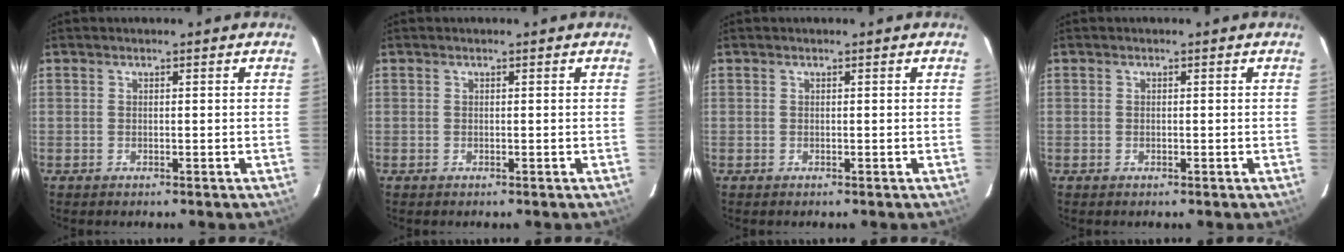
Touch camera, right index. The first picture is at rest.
{"total": 0.0}
{"total": 0.0}
{"total": 0.0}